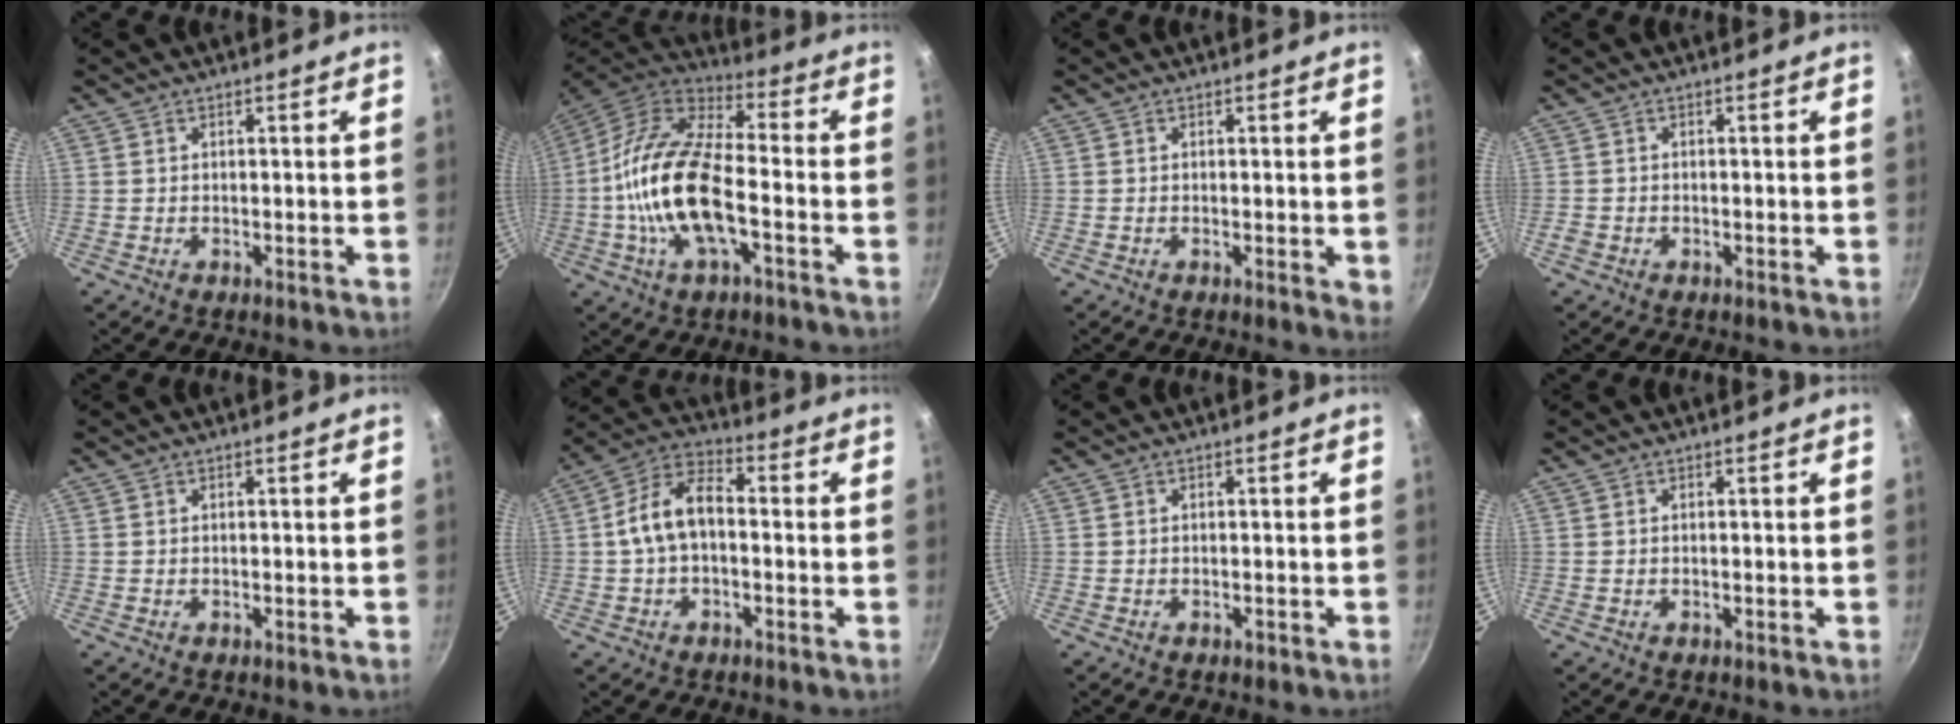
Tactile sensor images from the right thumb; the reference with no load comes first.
{"total": 18.7, "force": [-3.6, 8.3, 16.4], "torque": [-0.310, 0.035, -0.084]}
{"total": 1.9, "force": [-0.1, 0.6, 1.8], "torque": [-0.022, -0.005, -0.003]}
{"total": 1.1, "force": [-0.6, 0.9, 0.4], "torque": [-0.011, 0.002, -0.011]}
{"total": 0.0}
{"total": 10.0, "force": [-0.6, 6.0, 8.0], "torque": [-0.134, 0.041, -0.024]}
{"total": 0.6, "force": [-0.4, 0.4, 0.3], "torque": [-0.003, 0.002, -0.006]}
{"total": 0.0}